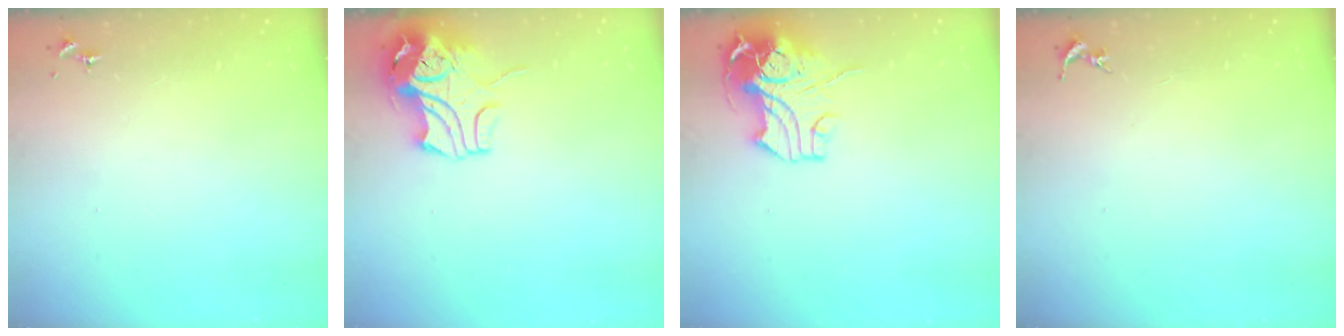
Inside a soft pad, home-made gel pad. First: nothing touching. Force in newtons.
{"total": 10.8, "press": 10.6, "slide": 1.6}
{"total": 12.2, "press": 12.0, "slide": 2.1}
{"total": 0.0}